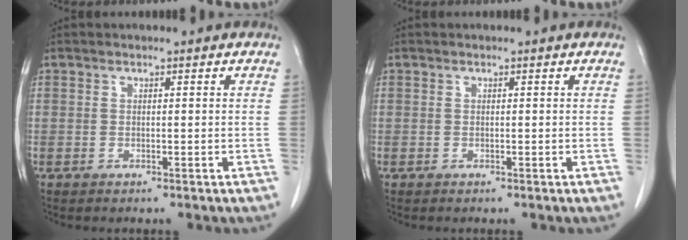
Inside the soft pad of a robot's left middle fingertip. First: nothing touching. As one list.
[{"total": 0.0}]